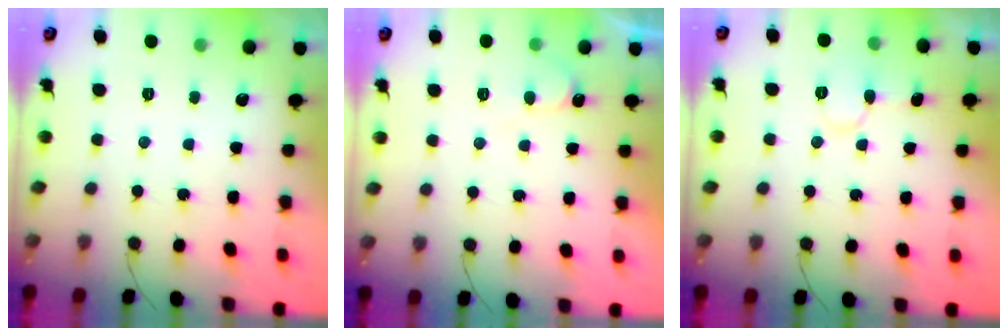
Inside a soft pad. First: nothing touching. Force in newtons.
{"total": 5.4, "press": 5.4, "slide": 0.5}
{"total": 6.5, "press": 6.5, "slide": 0.5}